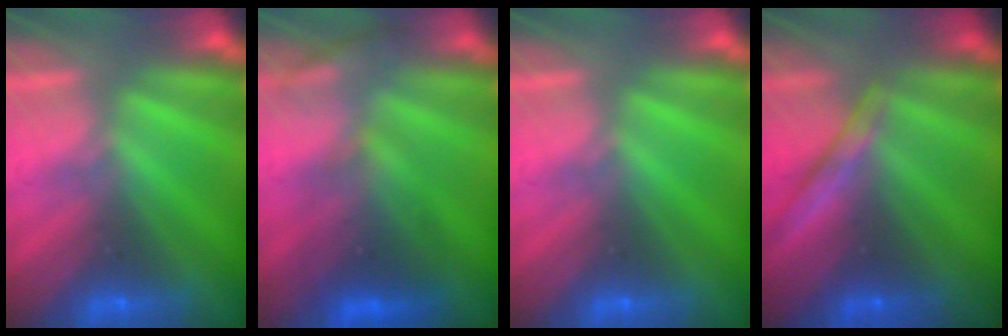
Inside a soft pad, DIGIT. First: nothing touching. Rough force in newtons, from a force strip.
{"total": 2.6}
{"total": 0.0}
{"total": 2.2}